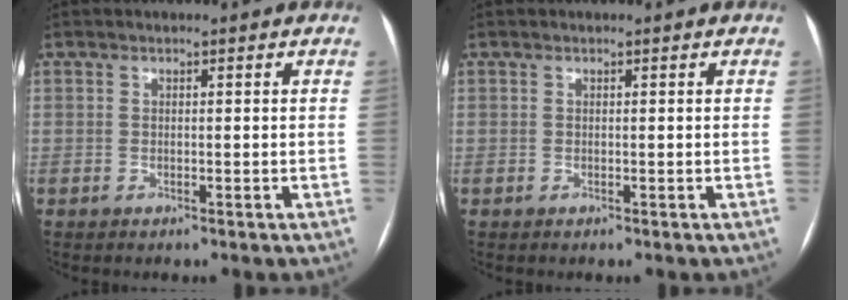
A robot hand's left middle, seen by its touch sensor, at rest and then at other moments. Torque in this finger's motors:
{"motor_torque": [0.02, -0.03, 0.00, 0.00]}